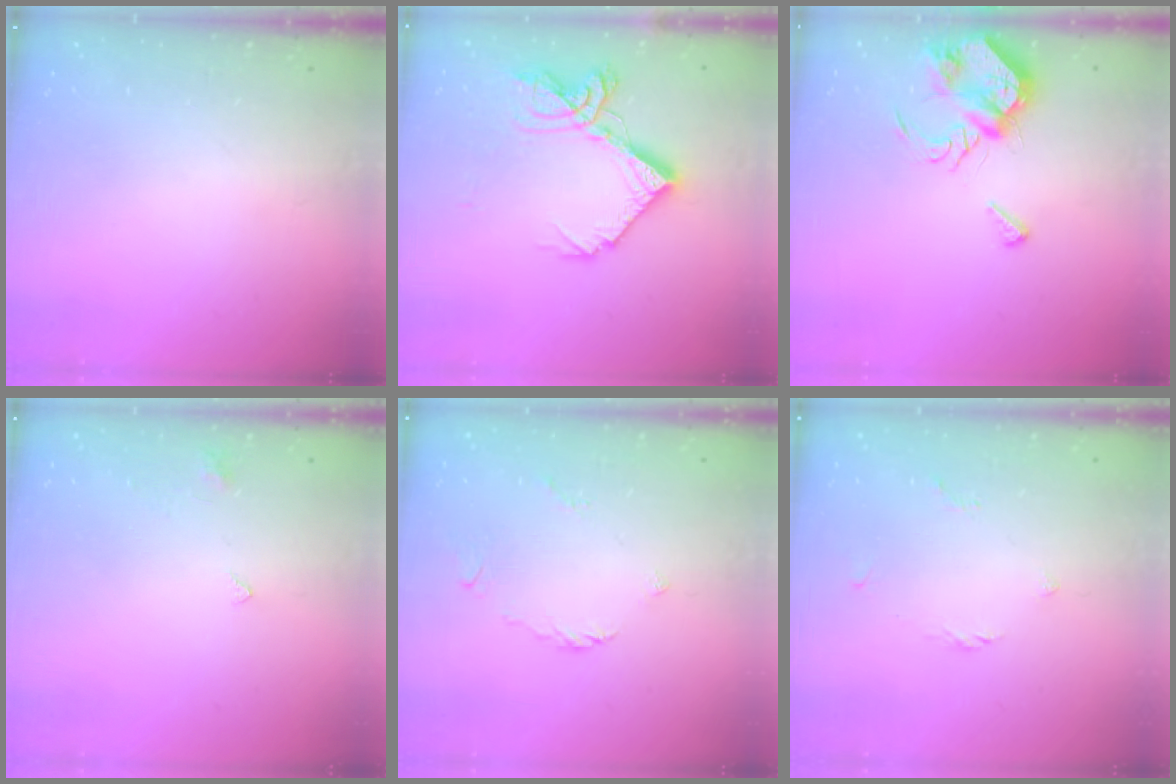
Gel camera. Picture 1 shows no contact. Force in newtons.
{"total": 15.6, "press": 15.5, "slide": 1.8}
{"total": 7.8, "press": 7.8, "slide": 0.5}
{"total": 2.8, "press": 2.8, "slide": 0.5}
{"total": 2.6, "press": 2.6, "slide": 0.6}
{"total": 2.0, "press": 1.9, "slide": 0.6}